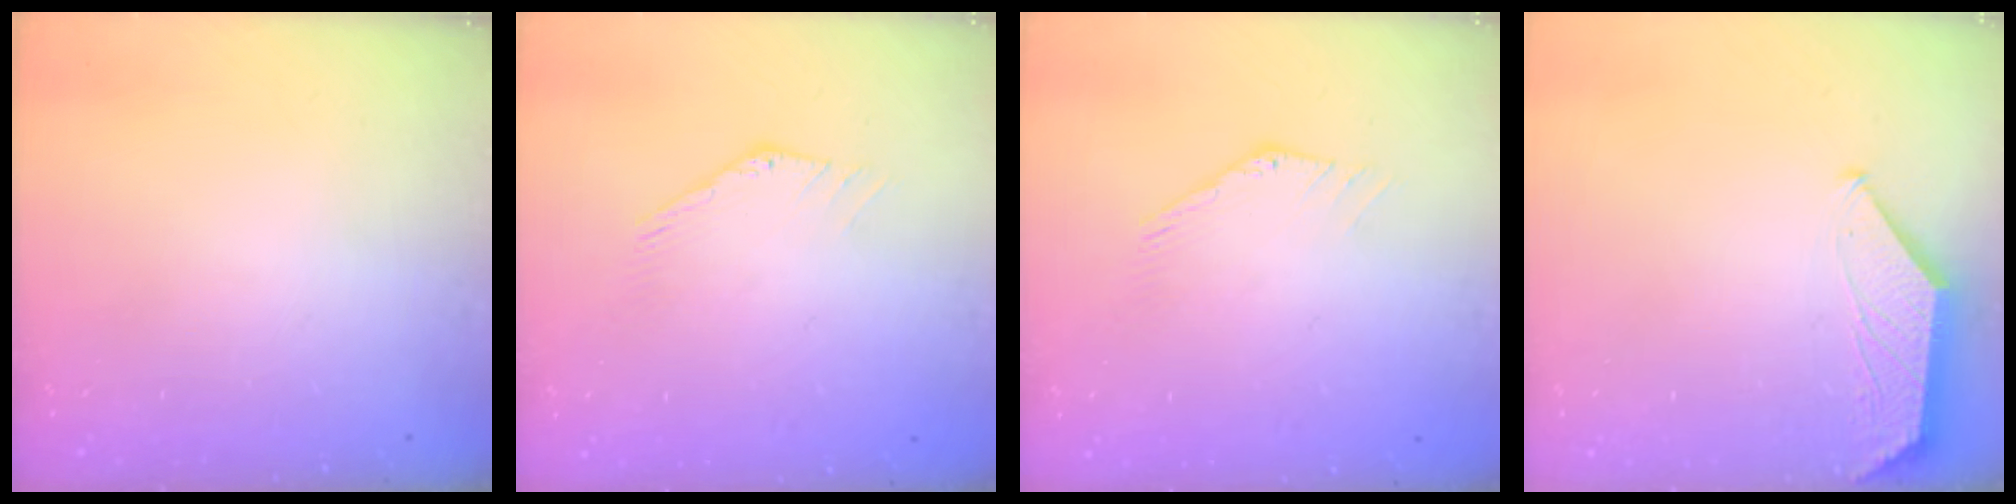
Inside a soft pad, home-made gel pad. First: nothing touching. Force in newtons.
{"total": 1.0, "press": 1.0, "slide": 0.1}
{"total": 1.0, "press": 1.0, "slide": 0.1}
{"total": 0.0}